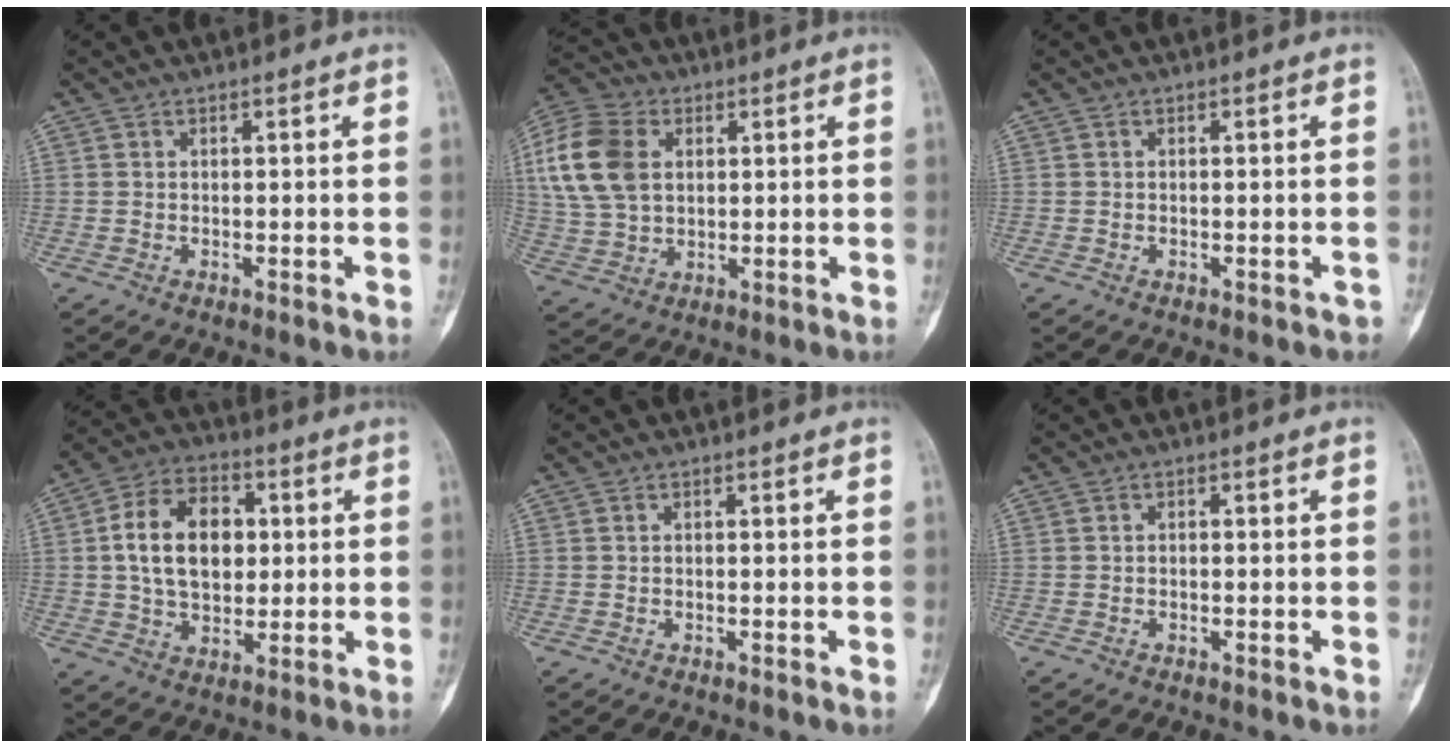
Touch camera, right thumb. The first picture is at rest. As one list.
[{"total": 14.6, "force": [3.4, 10.2, 9.9], "torque": [-0.193, 0.006, 0.063]}, {"total": 1.0, "force": [-0.7, 0.4, 0.4], "torque": [-0.009, 0.002, -0.007]}, {"total": 14.6, "force": [1.9, 9.9, 10.6], "torque": [-0.151, 0.010, 0.029]}, {"total": 0.0}, {"total": 0.5, "force": [-0.1, 0.3, 0.4], "torque": [-0.004, 0.001, -0.007]}]